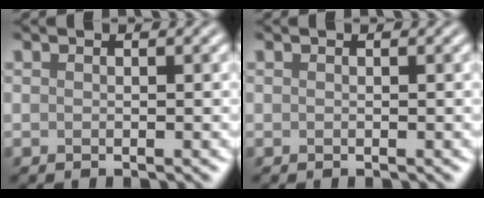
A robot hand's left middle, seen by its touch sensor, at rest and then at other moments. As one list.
[{"total": 0.0}]